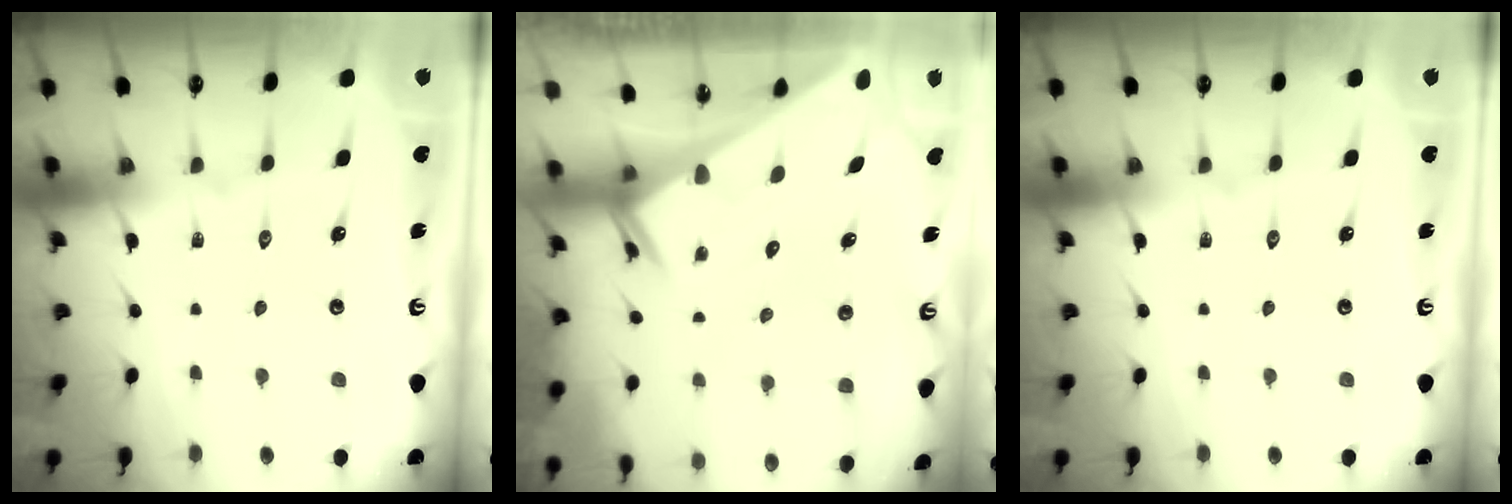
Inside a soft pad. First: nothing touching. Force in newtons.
{"total": 3.7, "press": 3.7, "slide": 0.4}
{"total": 0.0}